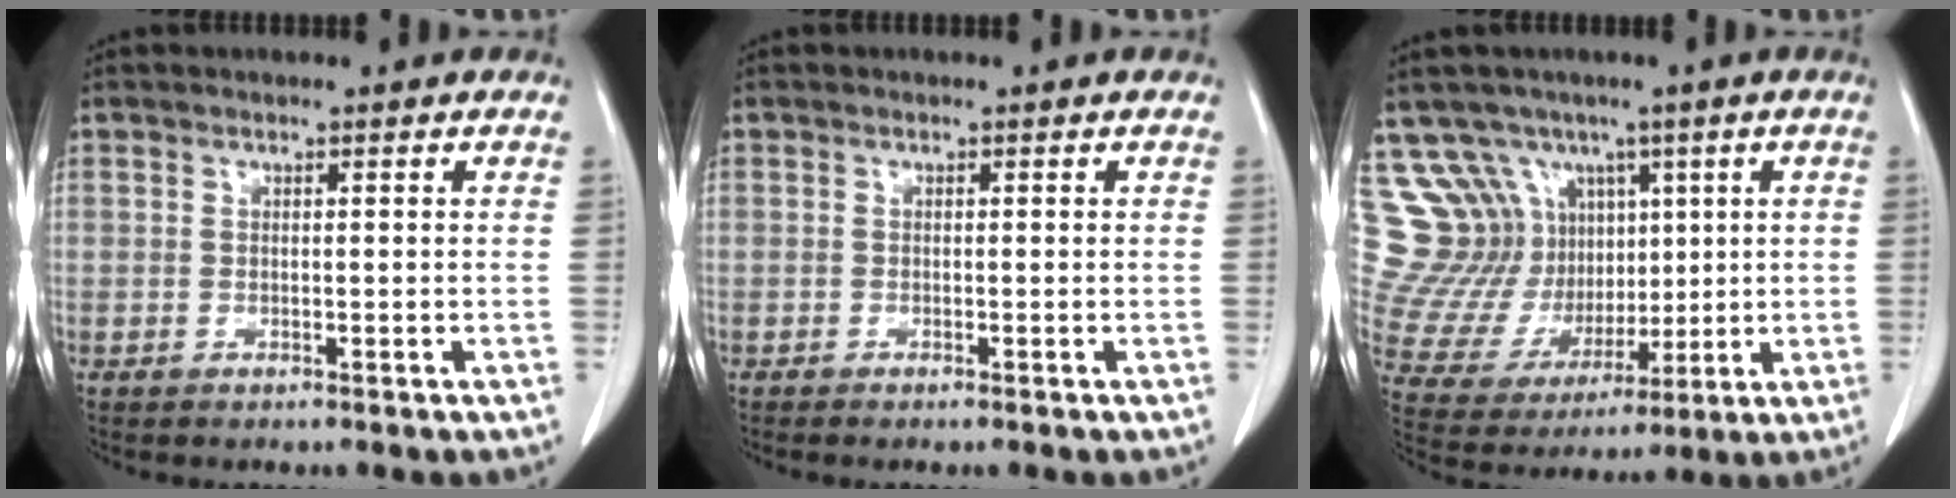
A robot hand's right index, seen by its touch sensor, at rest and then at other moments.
{"total": 0.6, "force": [-0.5, -0.1, 0.3], "torque": [-0.008, -0.001, -0.008]}
{"total": 12.4, "force": [6.0, 10.1, 4.0], "torque": [-0.084, 0.051, 0.137]}